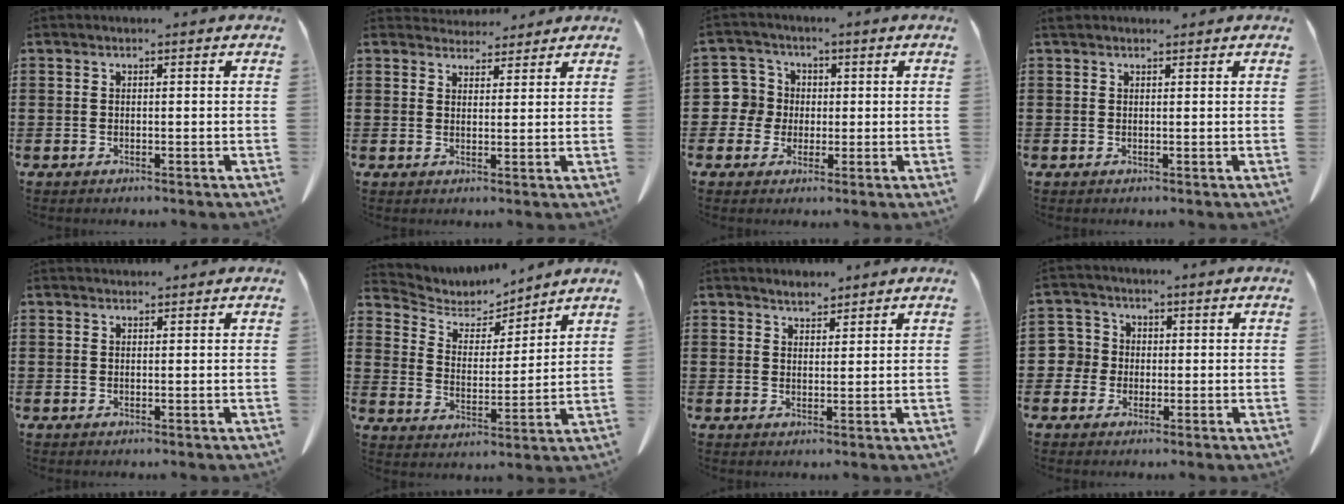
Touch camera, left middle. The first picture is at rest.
{"total": 3.5, "force": [3.4, 1.1, 0.2], "torque": [-0.005, -0.009, 0.063]}
{"total": 6.0, "force": [0.1, 5.9, 1.2], "torque": [-0.061, 0.010, -0.001]}
{"total": 0.9, "force": [0.8, 0.3, 0.2], "torque": [-0.007, 0.002, 0.016]}
{"total": 0.7, "force": [0.7, 0.2, 0.0], "torque": [-0.003, 0.000, 0.015]}
{"total": 5.2, "force": [4.8, 1.9, 0.5], "torque": [-0.038, -0.031, 0.081]}
{"total": 2.5, "force": [2.4, 0.5, 0.0], "torque": [-0.005, -0.002, 0.046]}
{"total": 4.3, "force": [-0.1, 4.2, 1.0], "torque": [-0.051, 0.007, -0.010]}